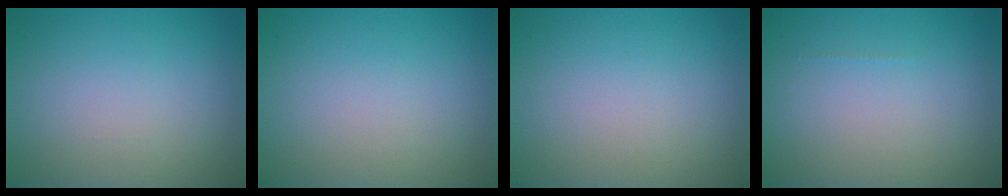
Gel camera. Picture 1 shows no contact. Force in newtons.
{"total": 0.0}
{"total": 0.0}
{"total": 0.0}